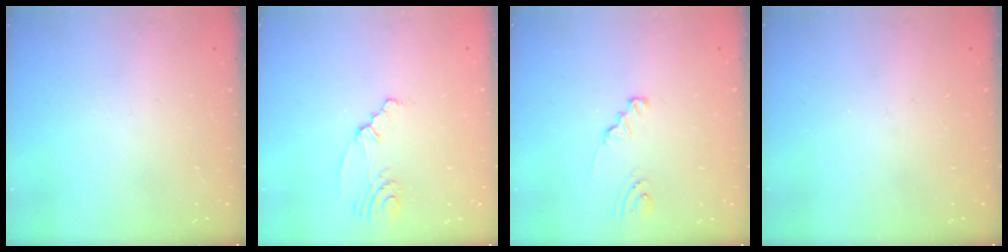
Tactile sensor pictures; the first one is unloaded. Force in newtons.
{"total": 2.5, "press": 2.2, "slide": 1.2}
{"total": 1.9, "press": 1.9, "slide": 0.2}
{"total": 0.0}